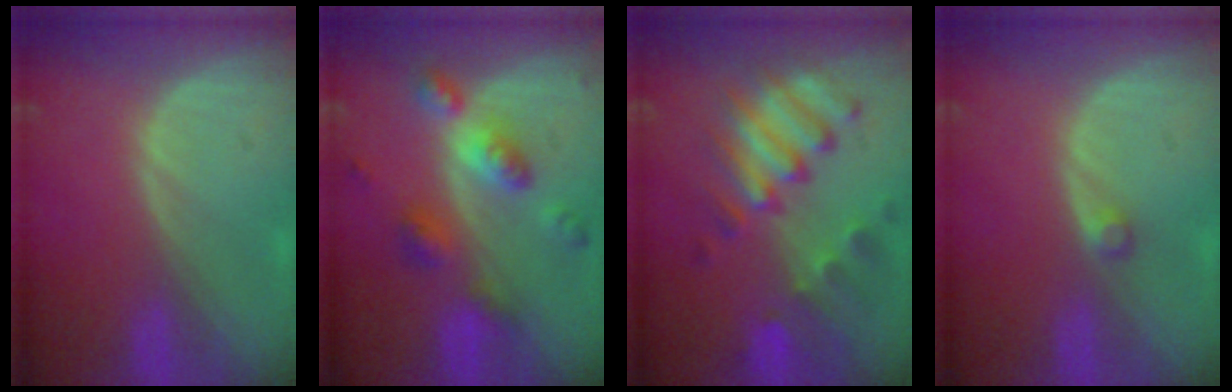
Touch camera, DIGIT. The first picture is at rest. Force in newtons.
{"total": 7.4, "press": 7.3, "slide": 0.5}
{"total": 10.1, "press": 8.8, "slide": 4.8}
{"total": 1.2, "press": 1.2, "slide": 0.2}